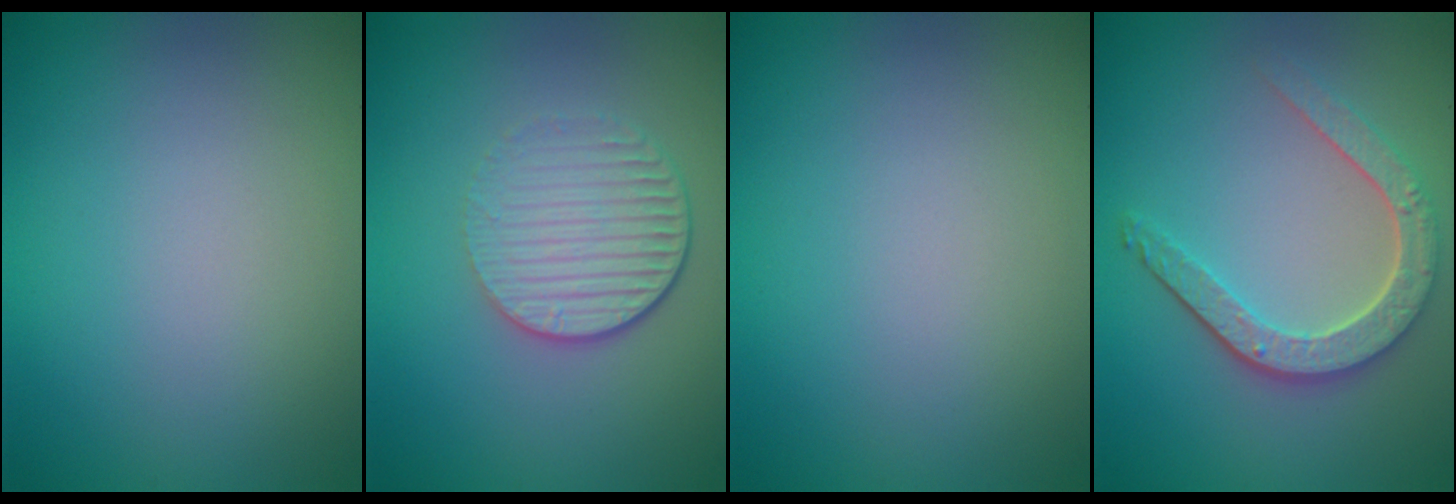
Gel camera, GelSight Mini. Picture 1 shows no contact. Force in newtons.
{"total": 4.2, "press": 2.8, "slide": 3.0}
{"total": 0.0}
{"total": 4.3, "press": 3.6, "slide": 2.4}